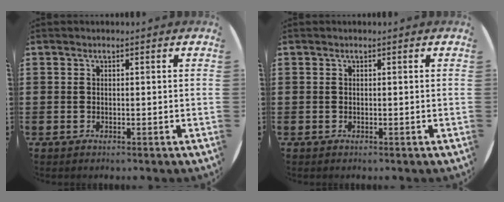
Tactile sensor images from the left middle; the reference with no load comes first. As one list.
[{"total": 0.0}]